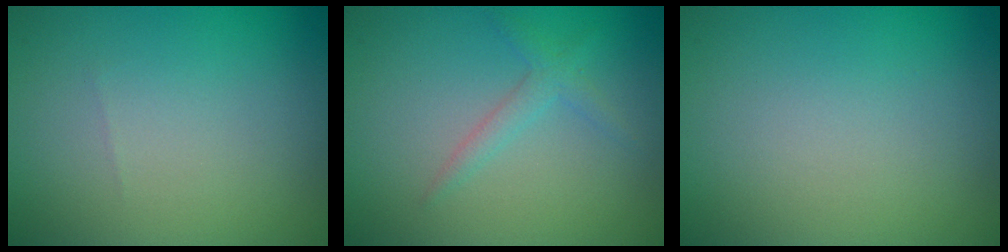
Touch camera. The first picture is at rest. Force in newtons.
{"total": 1.4, "press": 1.4, "slide": 0.1}
{"total": 0.0}